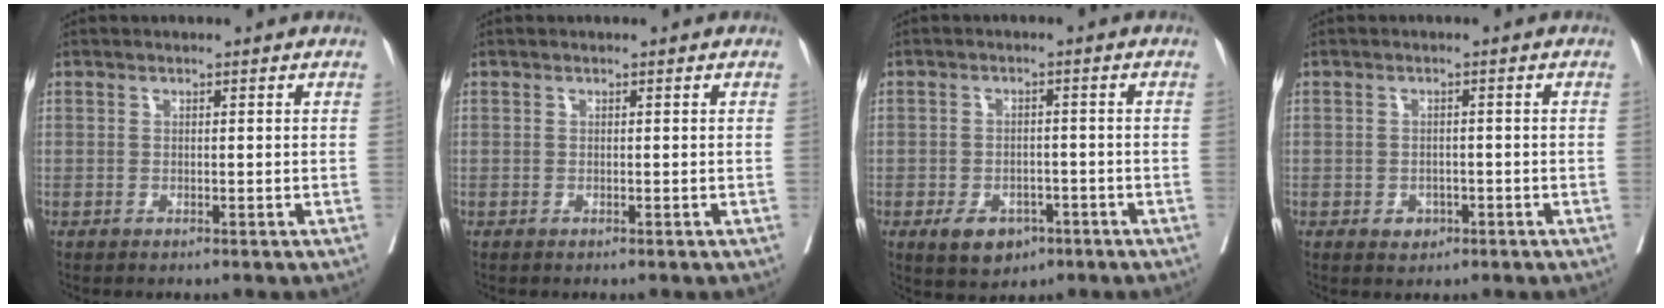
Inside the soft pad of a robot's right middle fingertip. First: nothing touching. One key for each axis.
{"total": 0.0}
{"total": 5.8, "fx": -3.1, "fy": 3.8, "fz": 3.0, "tx": -0.045, "ty": 0.002, "tz": -0.039}
{"total": 2.0, "fx": -0.9, "fy": 1.6, "fz": 0.8, "tx": -0.009, "ty": 0.004, "tz": -0.007}